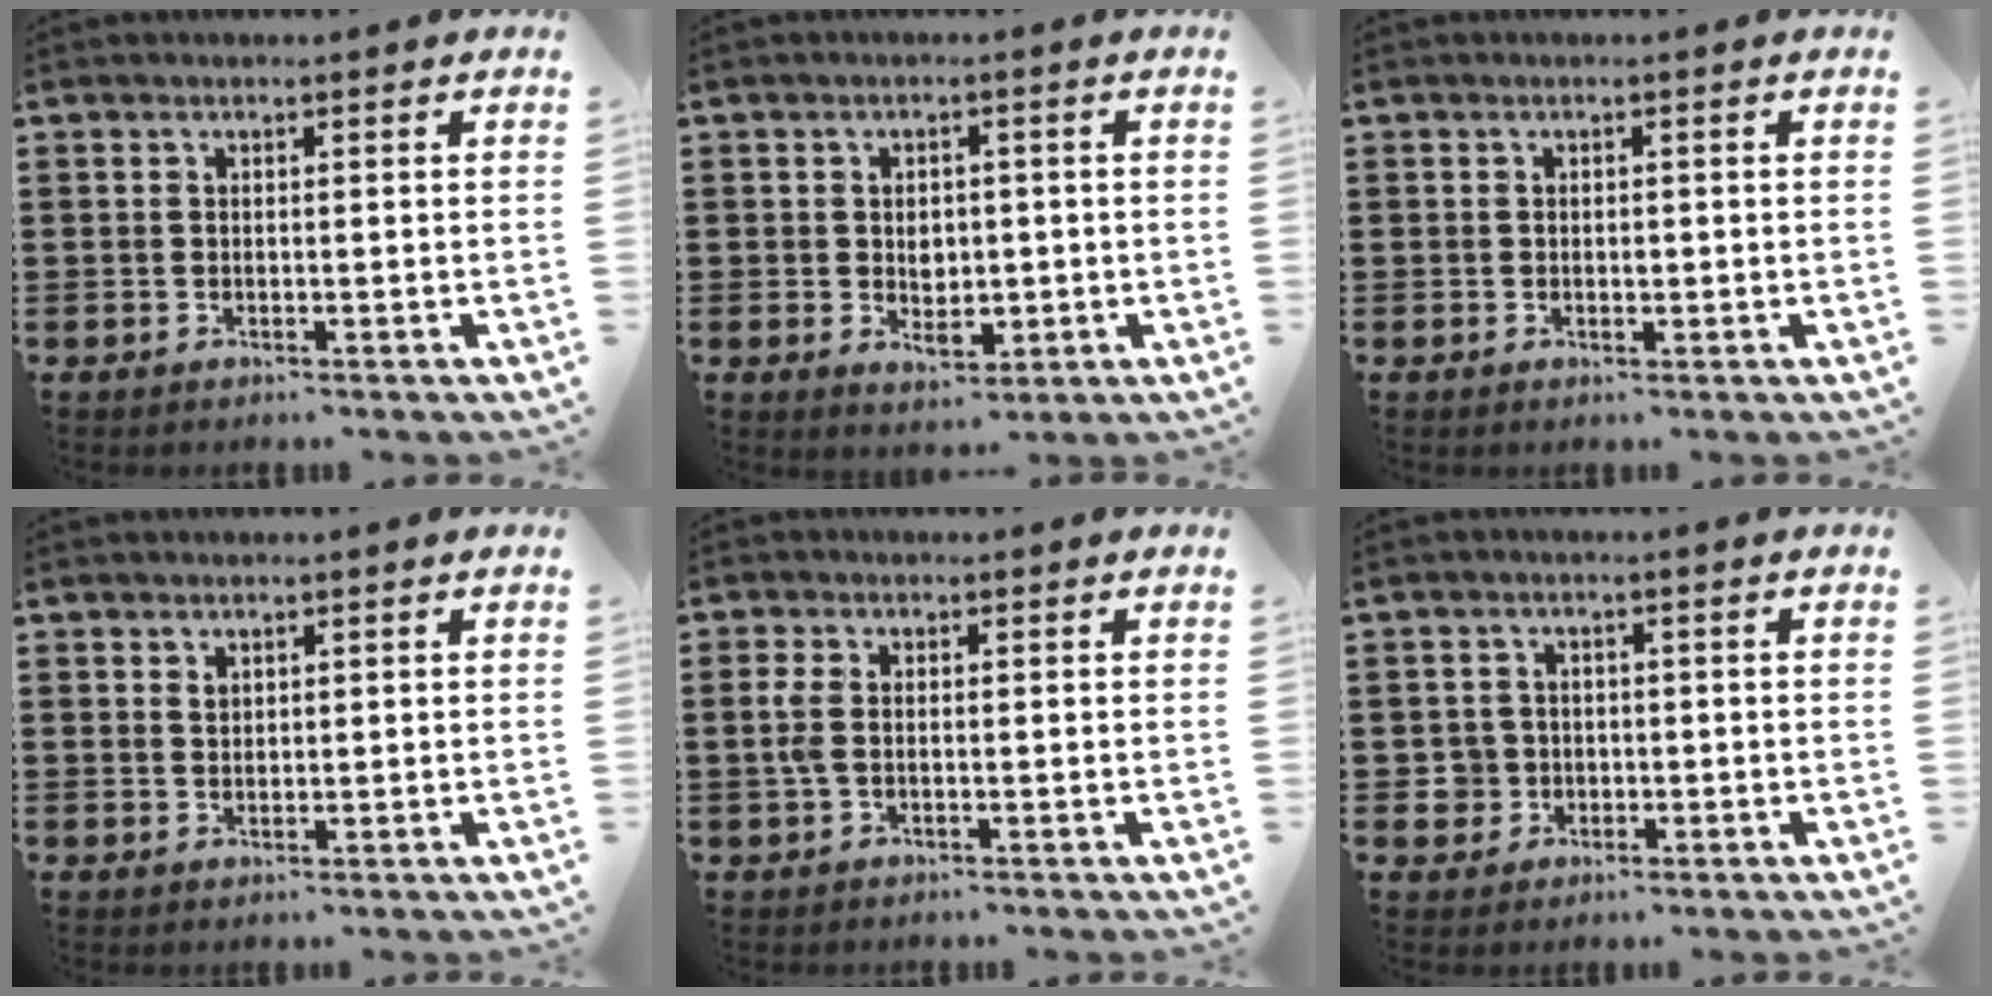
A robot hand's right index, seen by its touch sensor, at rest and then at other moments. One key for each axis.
{"total": 3.4, "fx": -0.1, "fy": 2.6, "fz": 2.3, "tx": -0.033, "ty": 0.000, "tz": -0.007}
{"total": 0.8, "fx": 0.1, "fy": 0.5, "fz": 0.6, "tx": -0.013, "ty": 0.002, "tz": 0.001}
{"total": 1.0, "fx": 0.7, "fy": 0.7, "fz": 0.3, "tx": -0.008, "ty": 0.003, "tz": 0.014}
{"total": 2.6, "fx": -0.3, "fy": 1.3, "fz": 2.2, "tx": -0.064, "ty": -0.005, "tz": -0.012}
{"total": 3.1, "fx": -0.7, "fy": 2.9, "fz": 0.4, "tx": -0.022, "ty": 0.005, "tz": -0.019}